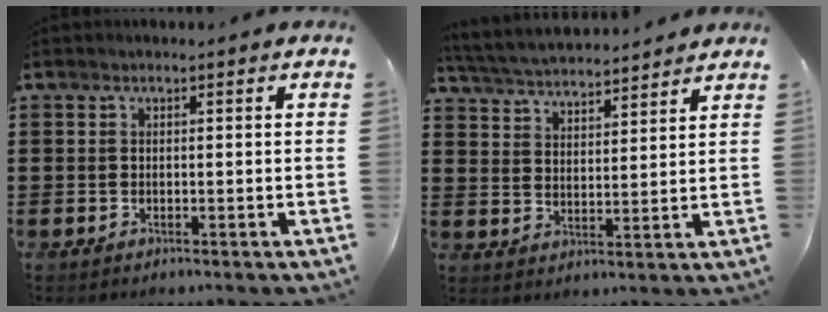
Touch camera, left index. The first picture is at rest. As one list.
[{"total": 4.3, "force": [4.3, 0.1, 0.5], "torque": [-0.031, -0.025, 0.073]}]